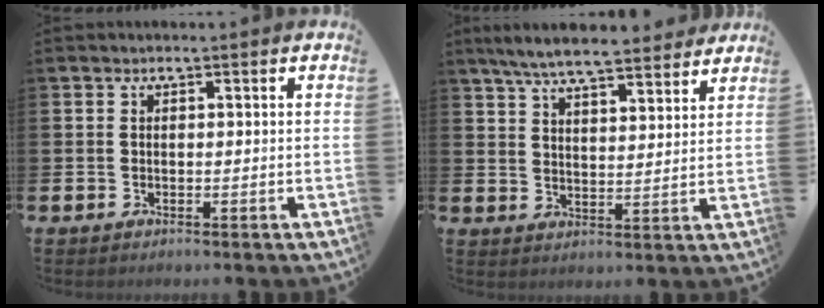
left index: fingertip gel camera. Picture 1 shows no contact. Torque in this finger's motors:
{"motor_torque": [1.08, -1.06, 0.29, 0.21]}